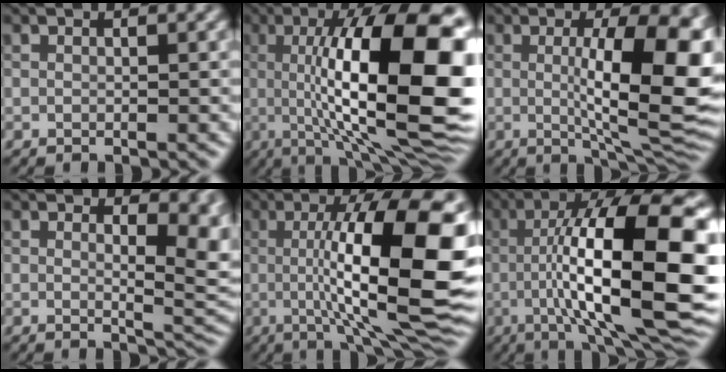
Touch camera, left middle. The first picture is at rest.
{"total": 17.8, "force": [1.0, 5.1, 17.0], "torque": [-0.223, 0.020, 0.008]}
{"total": 12.6, "force": [0.7, 3.2, 12.1], "torque": [-0.165, -0.008, 0.017]}
{"total": 6.6, "force": [1.6, 3.0, 5.6], "torque": [-0.040, -0.007, 0.027]}
{"total": 16.1, "force": [0.3, 4.3, 15.5], "torque": [-0.213, 0.009, -0.001]}
{"total": 16.2, "force": [-1.1, 4.0, 15.6], "torque": [-0.222, 0.030, -0.010]}